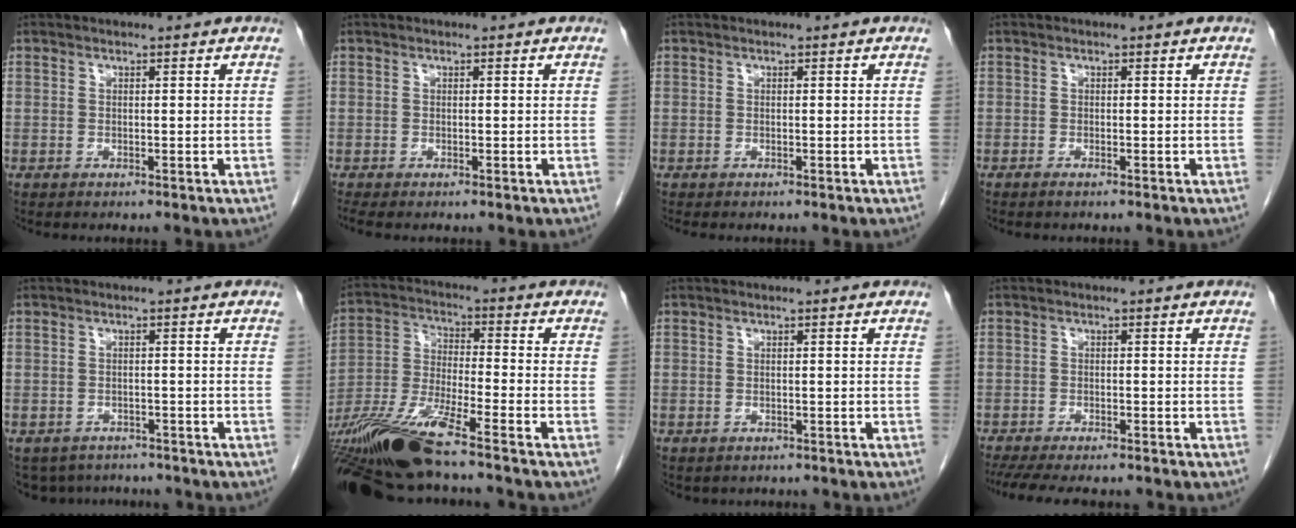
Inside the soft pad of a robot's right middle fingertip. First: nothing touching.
{"total": 0.6, "force": [-0.6, -0.2, 0.2], "torque": [-0.005, -0.001, -0.011]}
{"total": 0.9, "force": [-0.8, 0.2, 0.4], "torque": [-0.007, -0.002, -0.010]}
{"total": 0.7, "force": [-0.6, 0.0, 0.4], "torque": [-0.010, -0.001, -0.011]}
{"total": 6.0, "force": [-5.1, 3.0, 0.6], "torque": [-0.004, 0.001, -0.067]}
{"total": 15.5, "force": [-11.8, 0.5, 10.1], "torque": [-0.217, -0.027, -0.226]}
{"total": 1.2, "force": [-0.9, 0.8, 0.2], "torque": [-0.008, 0.000, -0.009]}
{"total": 10.4, "force": [-8.9, 2.4, 4.9], "torque": [-0.078, -0.013, -0.127]}